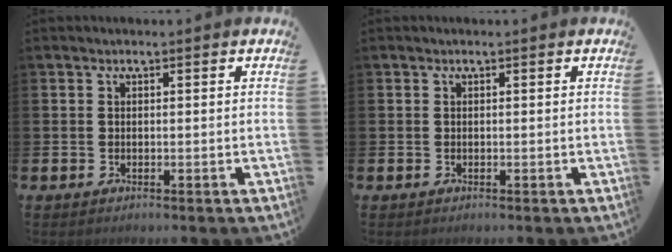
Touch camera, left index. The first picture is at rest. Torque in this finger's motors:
{"motor_torque": [0.00, 0.00, -0.01, 0.00]}